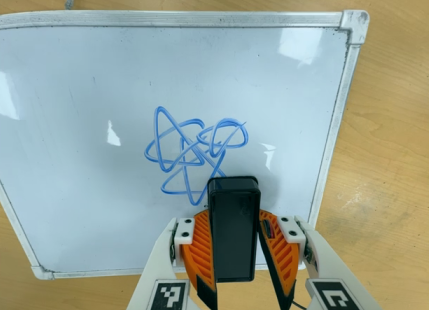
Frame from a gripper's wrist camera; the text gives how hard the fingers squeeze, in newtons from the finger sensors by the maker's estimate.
{"total": 5.9, "left": 5.1, "right": 6.8}